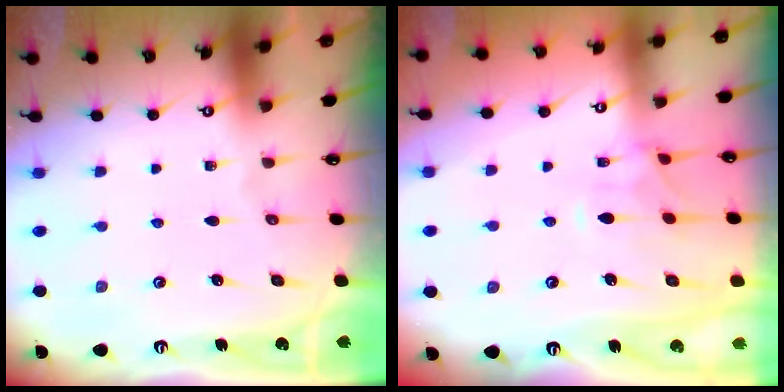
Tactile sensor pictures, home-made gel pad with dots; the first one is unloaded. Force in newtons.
{"total": 1.6, "press": 1.3, "slide": 1.0}